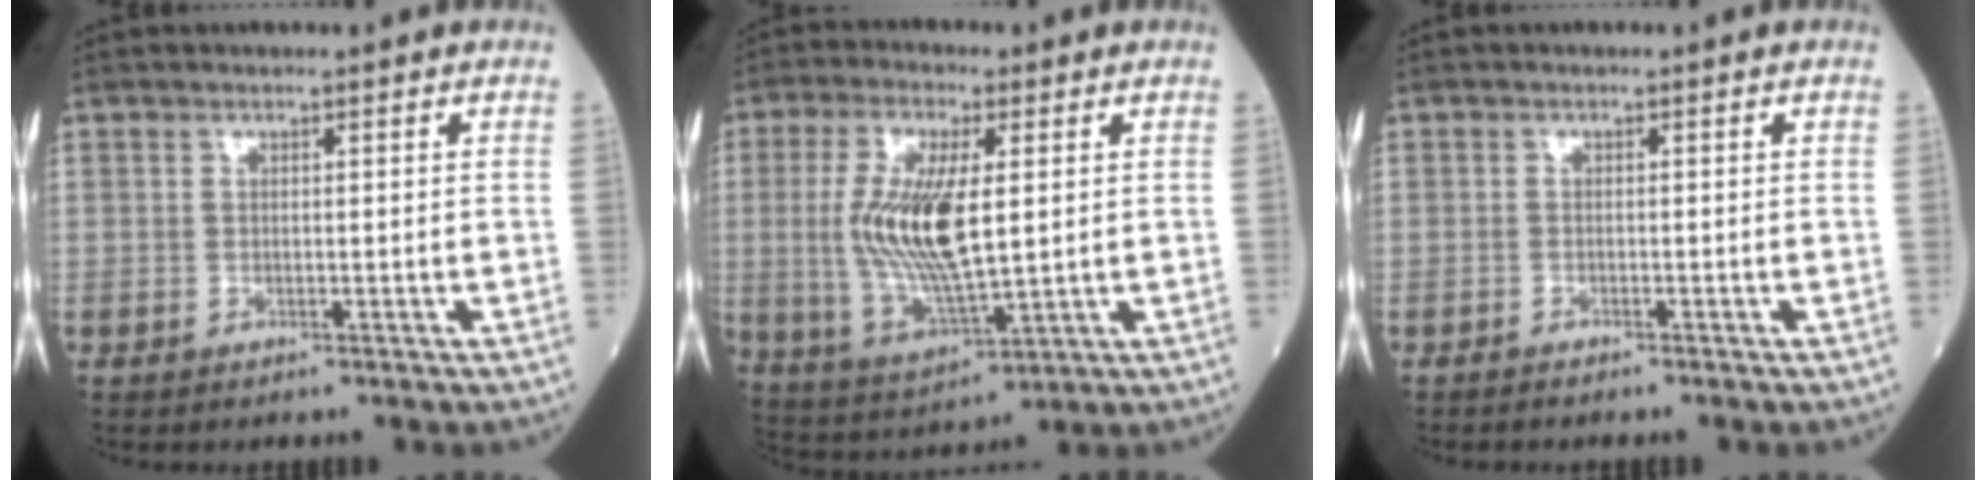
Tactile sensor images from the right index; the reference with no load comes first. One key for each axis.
{"total": 12.6, "fx": 1.1, "fy": 3.4, "fz": 12.0, "tx": -0.261, "ty": -0.008, "tz": 0.026}
{"total": 0.9, "fx": -0.9, "fy": 0.0, "fz": 0.3, "tx": -0.008, "ty": -0.001, "tz": -0.012}